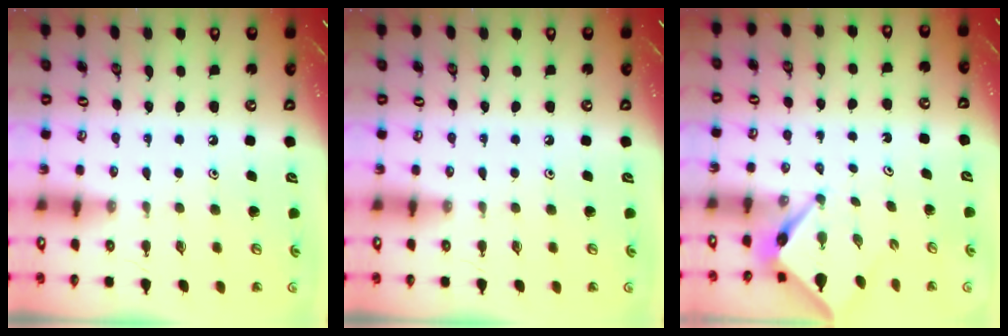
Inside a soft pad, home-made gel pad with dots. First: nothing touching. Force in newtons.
{"total": 0.0}
{"total": 3.5, "press": 3.5, "slide": 0.3}